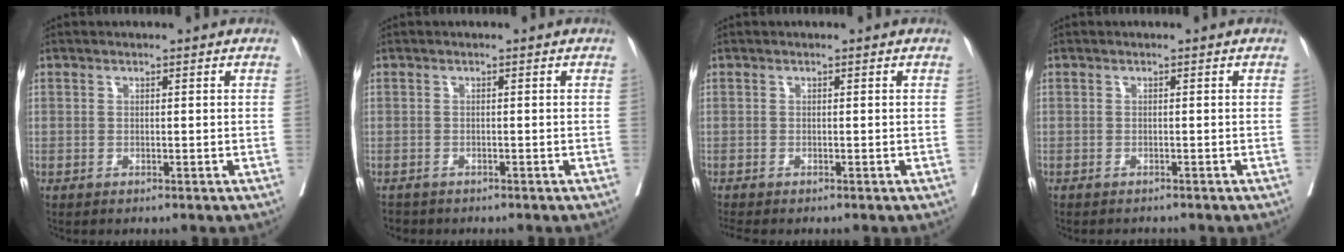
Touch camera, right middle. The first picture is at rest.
{"total": 1.7, "force": [-1.5, 0.9, 0.0], "torque": [-0.006, -0.002, -0.024]}
{"total": 1.1, "force": [-1.0, 0.1, 0.3], "torque": [-0.010, -0.004, -0.020]}
{"total": 1.2, "force": [-1.1, 0.5, -0.1], "torque": [-0.004, -0.003, -0.019]}